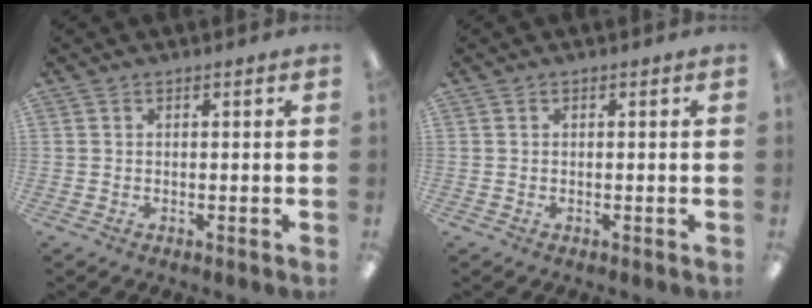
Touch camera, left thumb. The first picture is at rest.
{"total": 0.0}